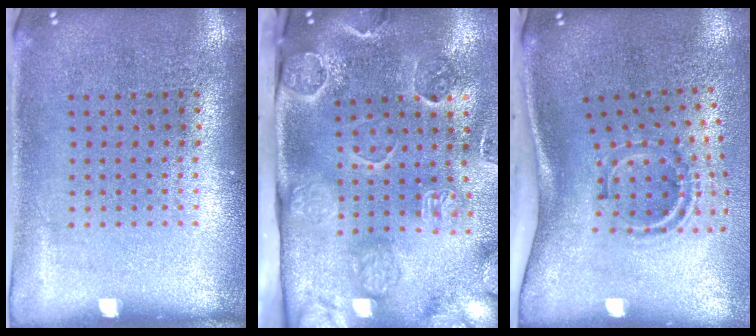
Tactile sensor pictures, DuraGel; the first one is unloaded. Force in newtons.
{"total": 3.4, "press": 3.1, "slide": 1.4}
{"total": 2.1, "press": 1.2, "slide": 1.7}